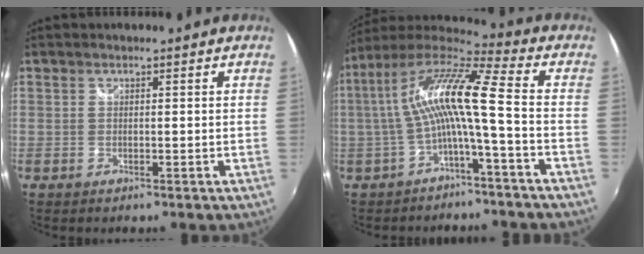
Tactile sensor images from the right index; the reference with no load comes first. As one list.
[{"total": 12.3, "force": [-1.5, 0.3, 12.3], "torque": [-0.233, 0.013, -0.027]}]